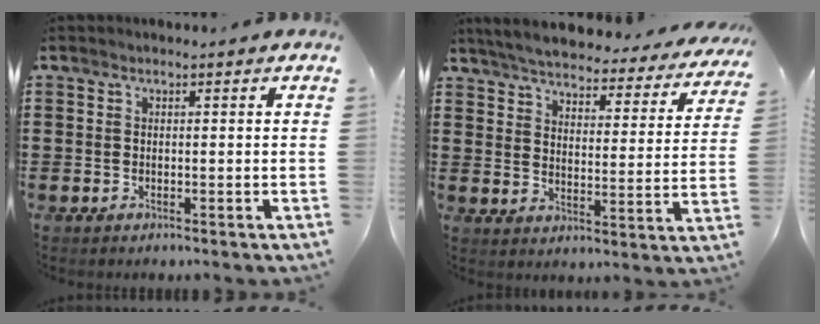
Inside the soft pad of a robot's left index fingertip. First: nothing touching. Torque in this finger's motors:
{"motor_torque": [1.28, -0.86, 1.05, 0.05]}